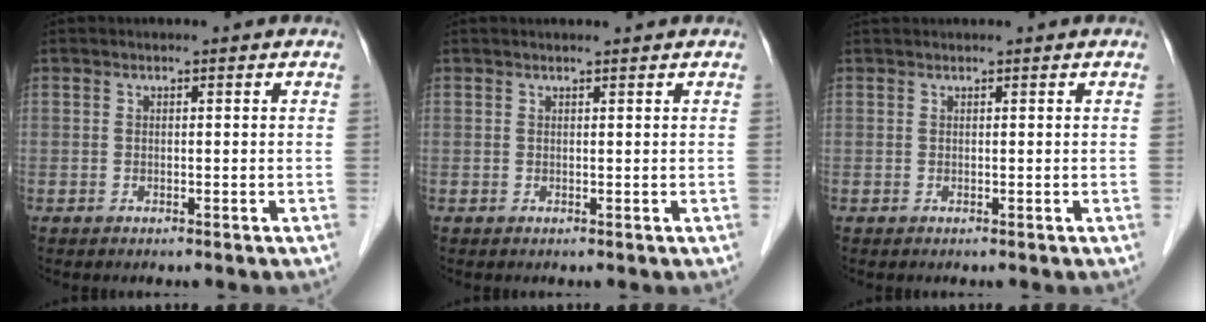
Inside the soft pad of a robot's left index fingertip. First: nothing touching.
{"total": 1.4, "force": [1.3, -0.2, 0.4], "torque": [-0.006, 0.007, 0.022]}
{"total": 1.2, "force": [1.2, 0.0, 0.3], "torque": [-0.005, 0.023, 0.026]}